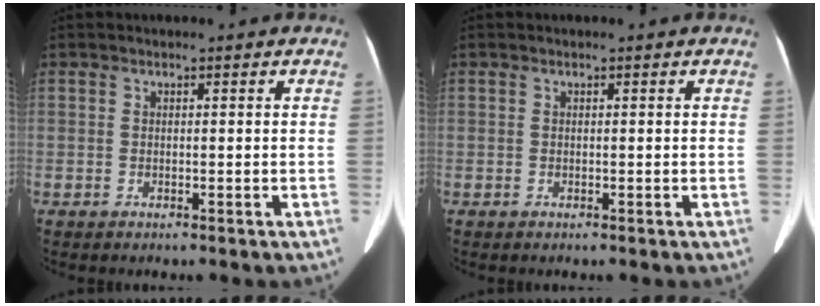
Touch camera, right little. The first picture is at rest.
{"total": 0.0}